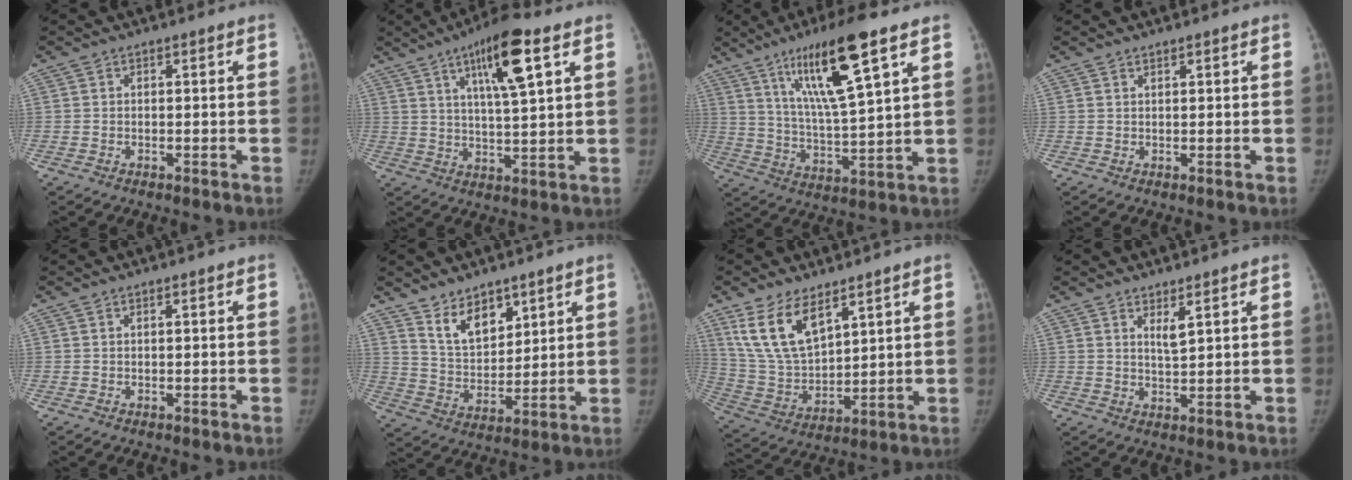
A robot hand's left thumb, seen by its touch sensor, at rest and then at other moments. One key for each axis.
{"total": 12.9, "fx": 6.2, "fy": 2.5, "fz": 11.1, "tx": -0.180, "ty": -0.020, "tz": 0.103}
{"total": 16.7, "fx": 9.1, "fy": 2.2, "fz": 13.8, "tx": -0.241, "ty": -0.044, "tz": 0.169}
{"total": 0.7, "fx": 0.7, "fy": 0.1, "fz": 0.3, "tx": -0.003, "ty": -0.004, "tz": 0.013}
{"total": 0.0}
{"total": 9.4, "fx": 6.4, "fy": 5.0, "fz": 4.7, "tx": -0.049, "ty": -0.051, "tz": 0.127}
{"total": 13.3, "fx": 7.9, "fy": 6.4, "fz": 8.6, "tx": -0.147, "ty": -0.034, "tz": 0.173}
{"total": 3.1, "fx": 2.0, "fy": 0.5, "fz": 2.4, "tx": -0.042, "ty": -0.022, "tz": 0.038}